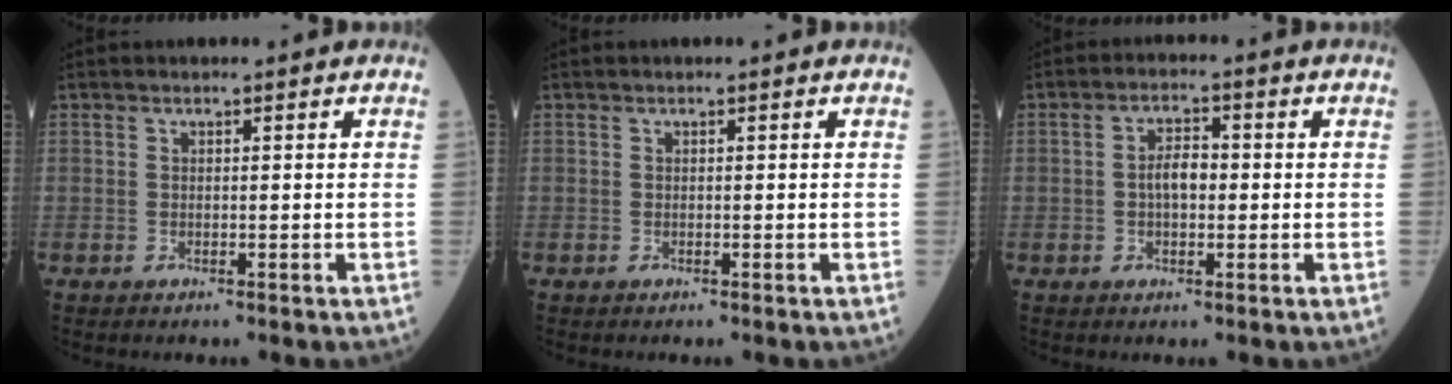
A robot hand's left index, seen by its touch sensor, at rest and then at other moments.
{"total": 0.0}
{"total": 3.8, "force": [-0.3, 1.8, 3.3], "torque": [-0.066, 0.008, -0.008]}